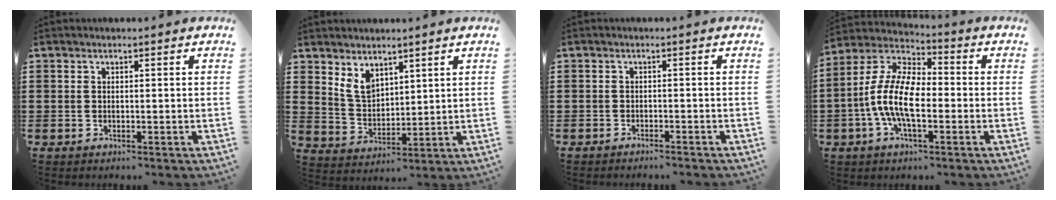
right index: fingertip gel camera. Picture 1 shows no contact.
{"total": 5.1, "force": [3.6, 2.9, 2.2], "torque": [-0.056, 0.000, 0.067]}
{"total": 1.2, "force": [-1.2, -0.1, 0.1], "torque": [-0.005, 0.002, -0.025]}
{"total": 10.9, "force": [-2.6, 4.9, 9.4], "torque": [-0.231, -0.009, -0.059]}